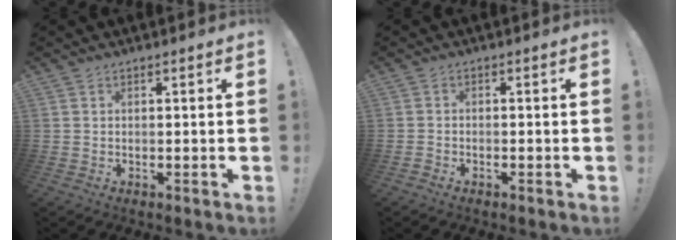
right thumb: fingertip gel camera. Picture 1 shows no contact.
{"total": 1.1, "force": [-1.0, 0.5, 0.3], "torque": [-0.002, 0.005, -0.018]}